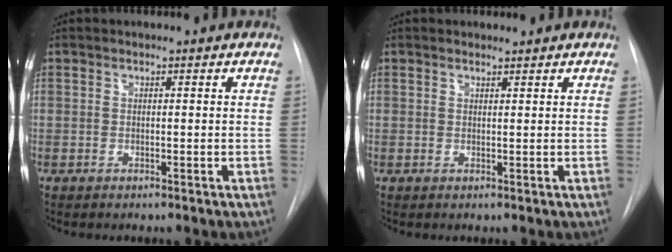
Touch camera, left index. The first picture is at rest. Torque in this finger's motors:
{"motor_torque": [0.54, -0.67, 0.02, 0.00]}